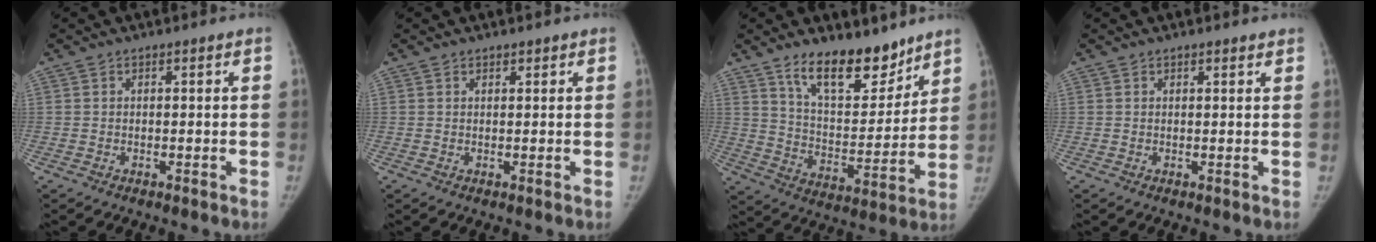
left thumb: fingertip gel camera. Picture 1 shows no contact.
{"total": 0.8, "force": [0.7, 0.4, 0.2], "torque": [0.001, -0.004, 0.009]}
{"total": 15.9, "force": [11.6, 6.7, 8.4], "torque": [-0.086, -0.087, 0.201]}
{"total": 1.4, "force": [1.2, 0.4, 0.6], "torque": [-0.002, -0.002, 0.015]}